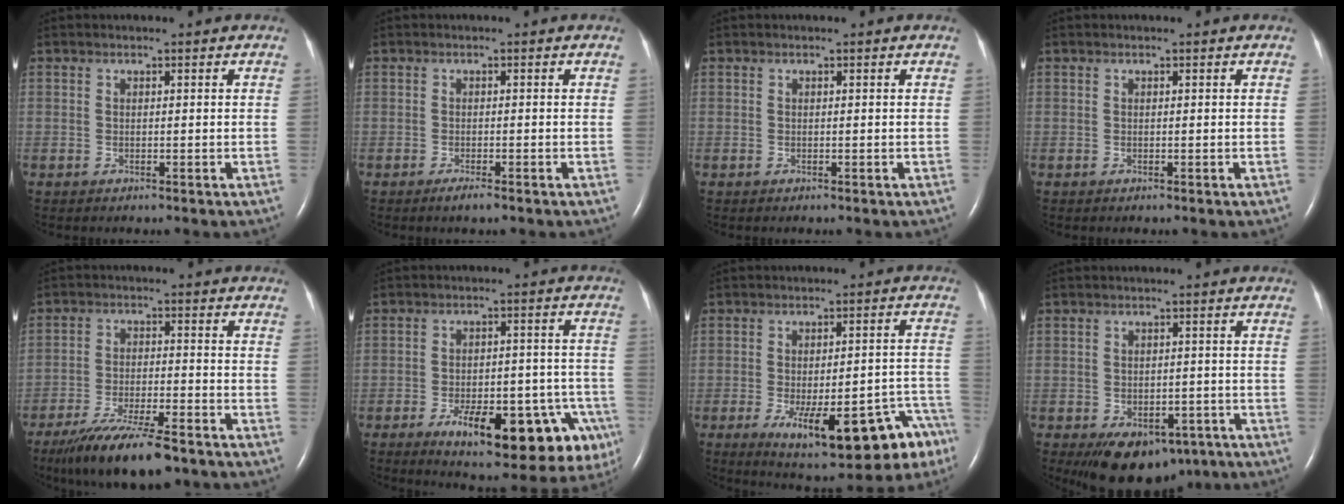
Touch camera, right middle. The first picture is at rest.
{"total": 1.6, "force": [-1.1, 0.1, 1.1], "torque": [-0.027, -0.005, -0.020]}
{"total": 0.0}
{"total": 0.0}
{"total": 12.2, "force": [-9.3, 2.0, 7.6], "torque": [-0.133, -0.030, -0.155]}
{"total": 19.8, "force": [-10.8, 7.2, 14.9], "torque": [-0.115, 0.032, -0.138]}
{"total": 18.0, "force": [-10.3, 4.9, 13.9], "torque": [-0.111, 0.025, -0.131]}
{"total": 10.5, "force": [-6.2, 6.2, 5.7], "torque": [-0.089, 0.004, -0.081]}